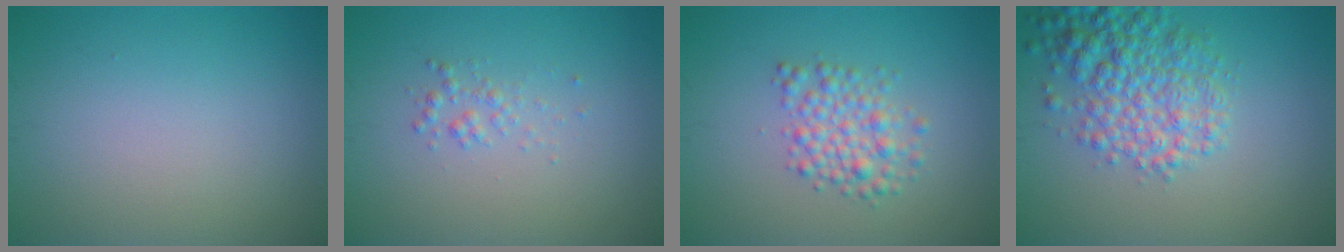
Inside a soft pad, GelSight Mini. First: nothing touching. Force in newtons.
{"total": 1.1, "press": 1.1, "slide": 0.1}
{"total": 3.1, "press": 3.1, "slide": 0.1}
{"total": 5.7, "press": 5.7, "slide": 0.2}